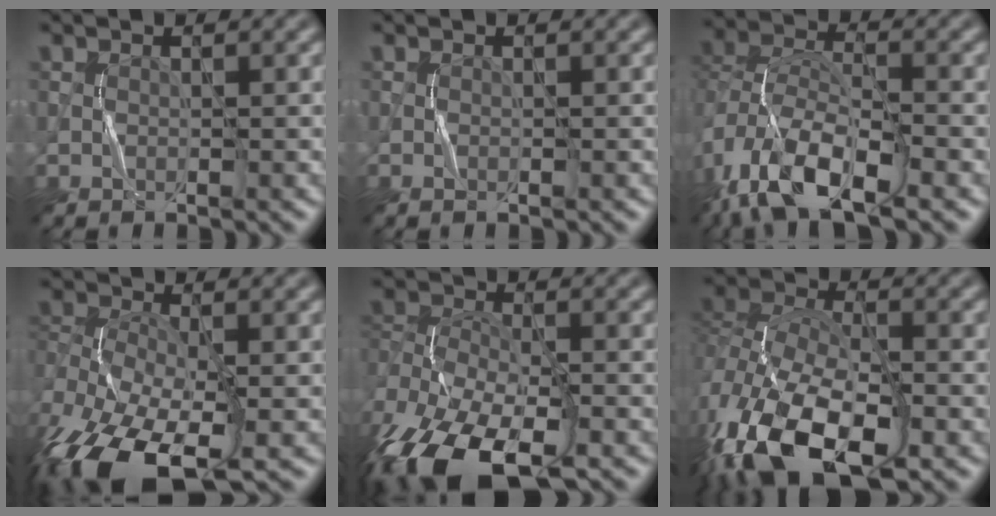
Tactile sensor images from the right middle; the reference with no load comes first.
{"total": 0.5, "force": [-0.2, 0.1, 0.4], "torque": [-0.013, 0.000, -0.003]}
{"total": 11.7, "force": [-7.1, 5.1, 7.8], "torque": [-0.155, -0.008, -0.132]}
{"total": 11.8, "force": [-6.9, 5.5, 7.9], "torque": [-0.180, -0.032, -0.127]}
{"total": 12.7, "force": [-8.9, 5.5, 7.2], "torque": [-0.153, -0.032, -0.152]}
{"total": 14.6, "force": [-7.6, 7.4, 10.0], "torque": [-0.227, -0.040, -0.135]}